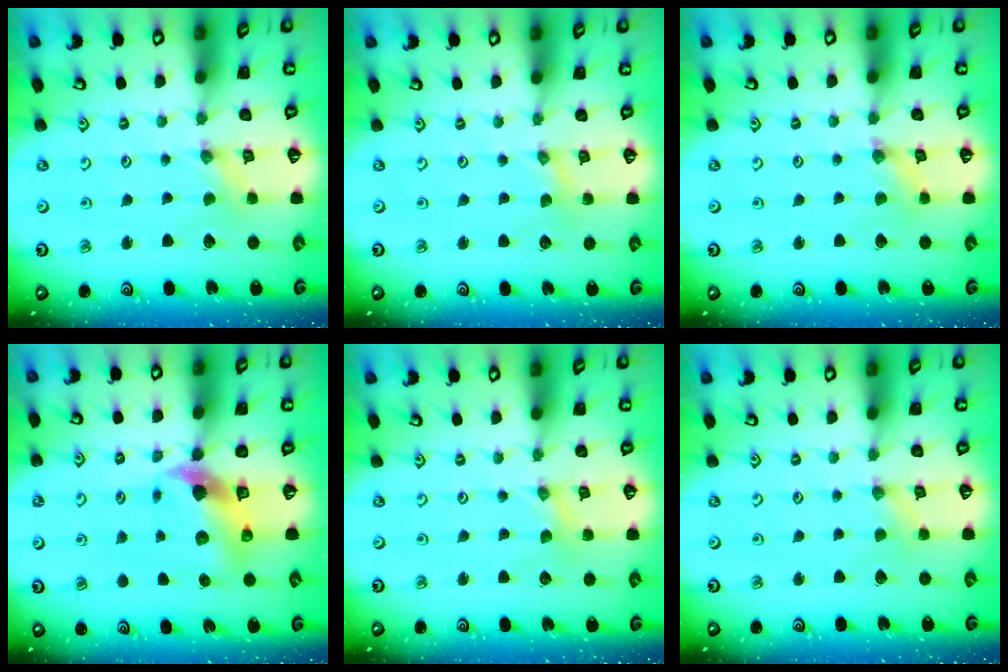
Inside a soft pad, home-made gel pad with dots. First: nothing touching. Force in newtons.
{"total": 0.0}
{"total": 1.2, "press": 1.2, "slide": 0.3}
{"total": 8.3, "press": 8.2, "slide": 1.3}
{"total": 0.7, "press": 0.7, "slide": 0.1}
{"total": 1.8, "press": 1.8, "slide": 0.3}